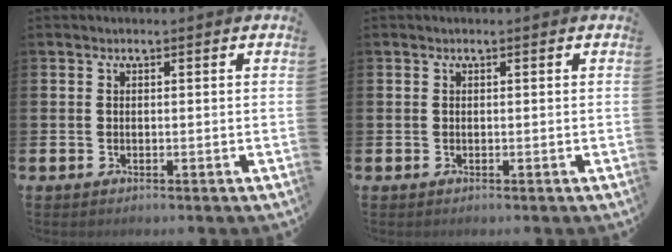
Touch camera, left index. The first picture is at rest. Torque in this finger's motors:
{"motor_torque": [0.00, 0.00, 0.00, 0.00]}